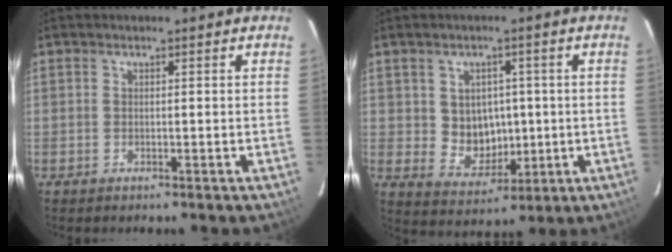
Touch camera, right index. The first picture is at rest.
{"total": 7.4, "force": [0.5, 6.6, 3.3], "torque": [-0.064, 0.005, 0.027]}